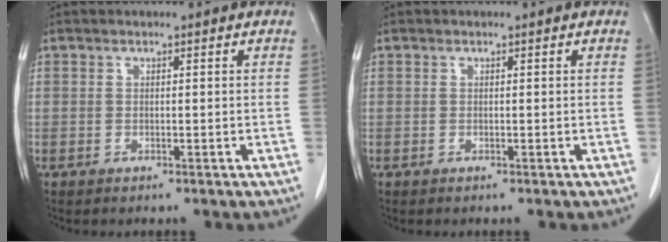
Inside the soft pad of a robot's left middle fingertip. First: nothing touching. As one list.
[{"total": 0.0}]